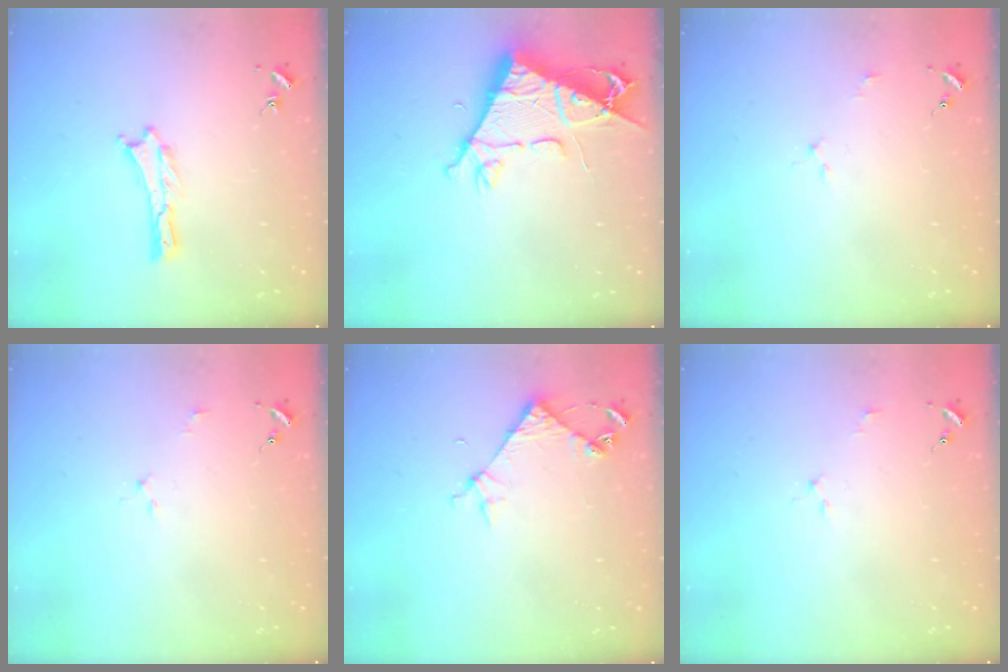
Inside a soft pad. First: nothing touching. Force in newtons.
{"total": 9.7, "press": 9.6, "slide": 1.4}
{"total": 2.2, "press": 2.2, "slide": 0.2}
{"total": 2.2, "press": 2.2, "slide": 0.2}
{"total": 4.6, "press": 4.6, "slide": 0.3}
{"total": 2.2, "press": 2.2, "slide": 0.2}